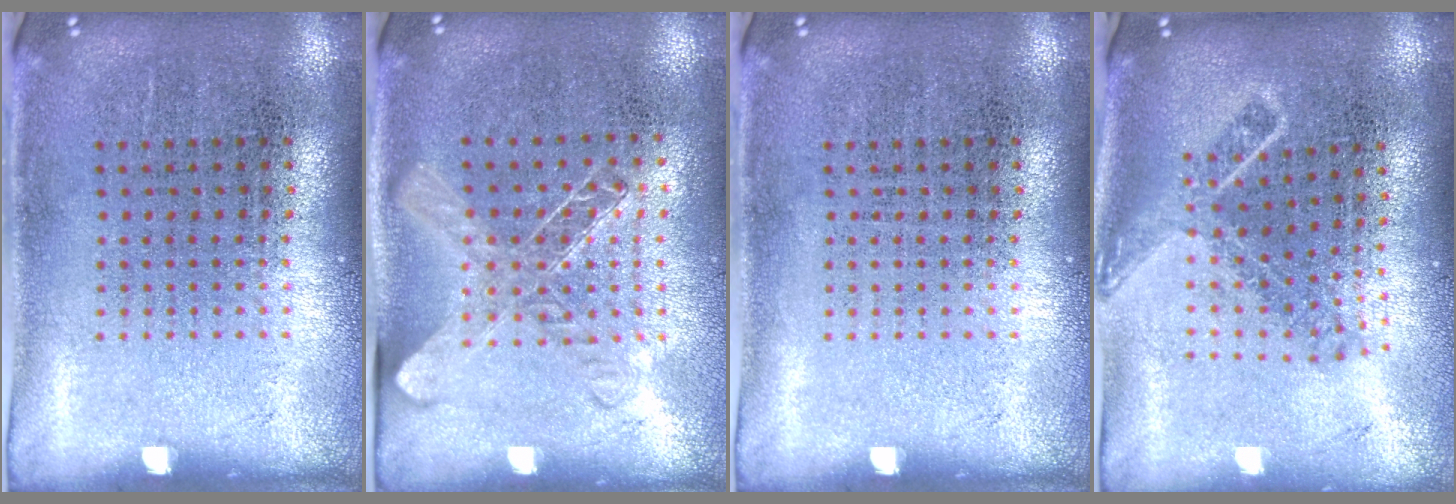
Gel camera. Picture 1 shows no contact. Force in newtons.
{"total": 1.3, "press": 1.2, "slide": 0.7}
{"total": 0.0}
{"total": 1.7, "press": 1.3, "slide": 1.2}